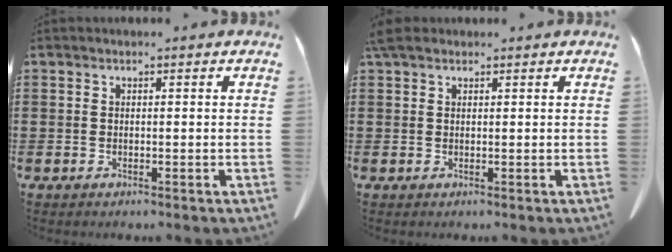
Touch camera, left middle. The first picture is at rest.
{"total": 2.0, "force": [1.5, 0.8, 1.0], "torque": [-0.026, 0.004, 0.029]}